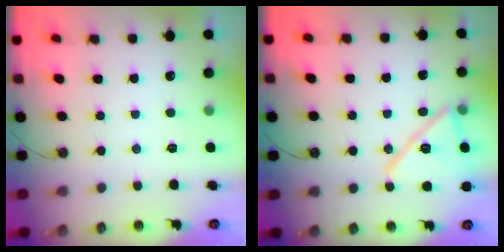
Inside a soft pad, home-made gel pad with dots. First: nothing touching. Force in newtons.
{"total": 15.7, "press": 15.7, "slide": 0.4}